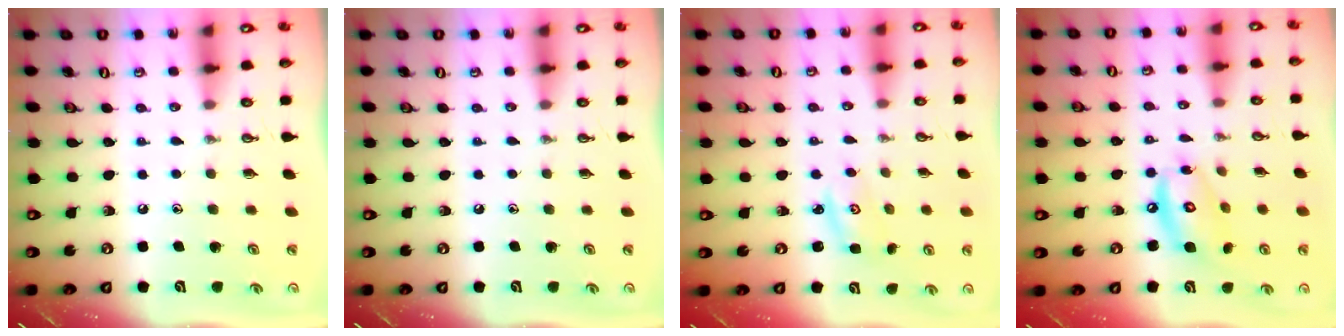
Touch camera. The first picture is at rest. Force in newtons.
{"total": 0.0}
{"total": 2.7, "press": 2.7, "slide": 0.4}
{"total": 11.7, "press": 11.6, "slide": 0.9}